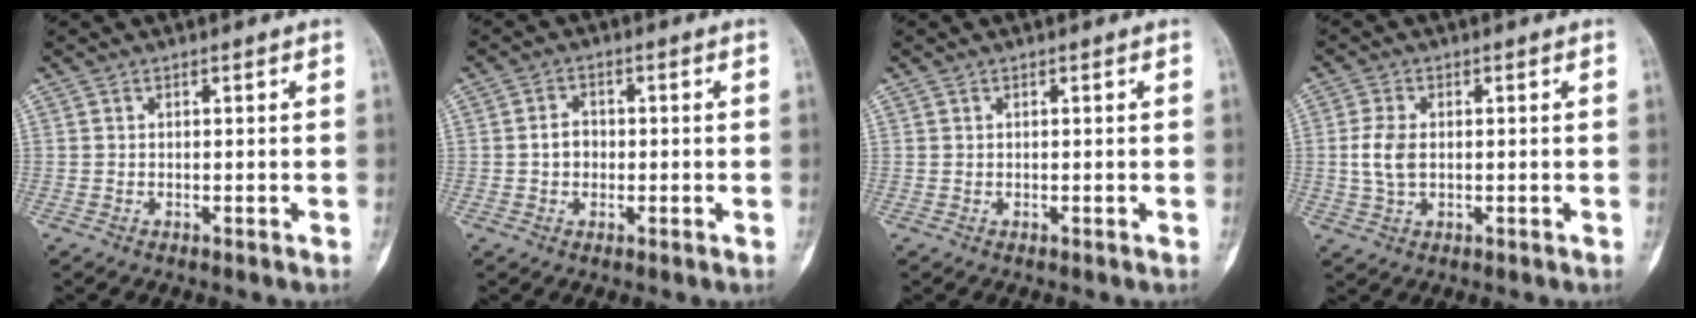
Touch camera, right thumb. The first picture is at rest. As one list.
[{"total": 3.2, "force": [-0.3, 2.6, 1.8], "torque": [-0.020, 0.012, -0.008]}, {"total": 0.0}, {"total": 4.9, "force": [0.1, 3.1, 3.9], "torque": [-0.085, 0.004, 0.002]}]